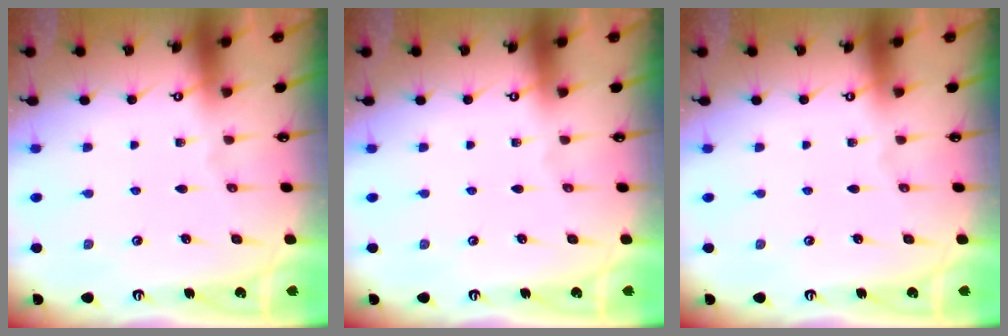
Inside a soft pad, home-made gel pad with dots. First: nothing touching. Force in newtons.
{"total": 0.0}
{"total": 0.0}